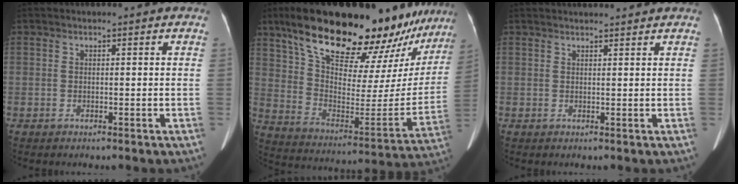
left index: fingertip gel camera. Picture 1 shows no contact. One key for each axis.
{"total": 33.2, "fx": 26.2, "fy": 8.9, "fz": 18.3, "tx": -0.300, "ty": -0.013, "tz": 0.367}
{"total": 4.3, "fx": 4.2, "fy": 0.2, "fz": 1.0, "tx": -0.012, "ty": 0.023, "tz": 0.052}